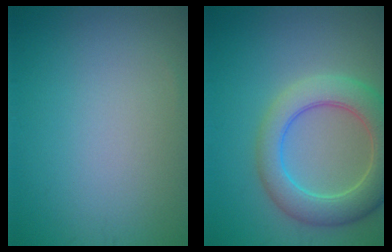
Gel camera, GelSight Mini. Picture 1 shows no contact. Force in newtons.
{"total": 6.5, "press": 6.5, "slide": 0.7}